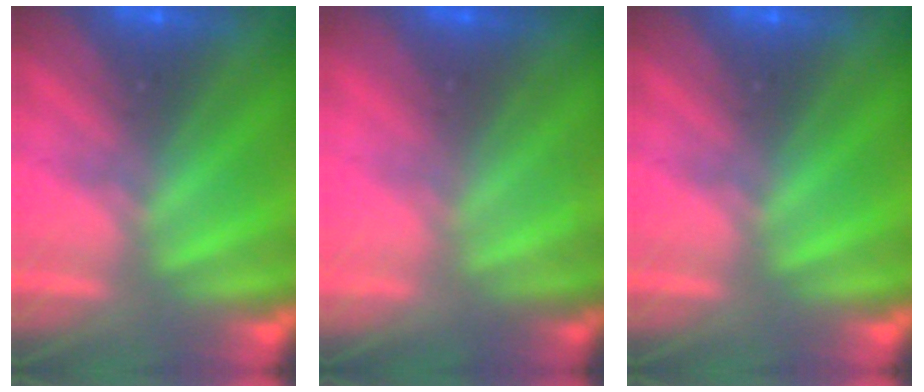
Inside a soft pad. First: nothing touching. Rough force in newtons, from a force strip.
{"total": 2.2}
{"total": 0.0}